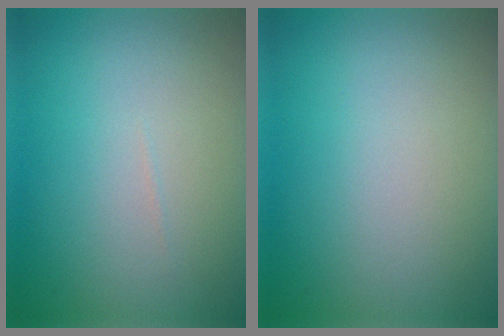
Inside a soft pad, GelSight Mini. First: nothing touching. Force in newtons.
{"total": 0.0}